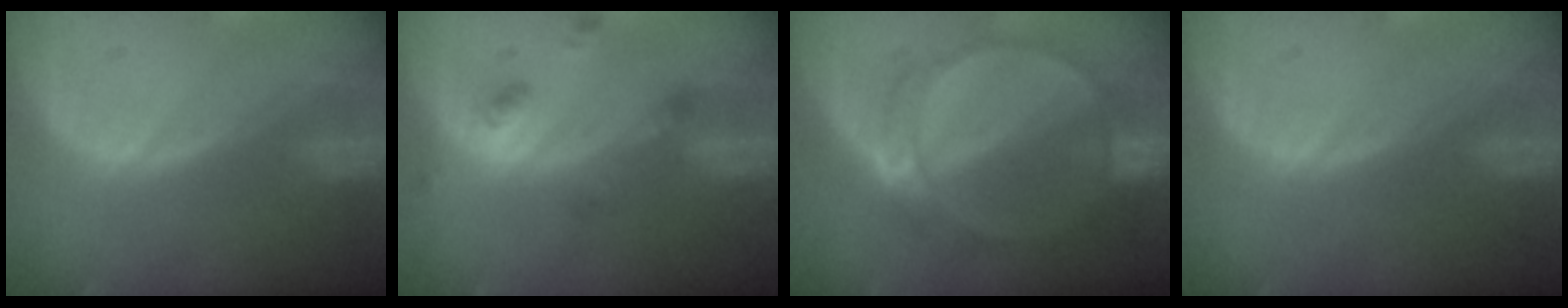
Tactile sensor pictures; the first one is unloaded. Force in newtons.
{"total": 4.9, "press": 4.4, "slide": 2.3}
{"total": 7.2, "press": 6.4, "slide": 3.4}
{"total": 0.0}